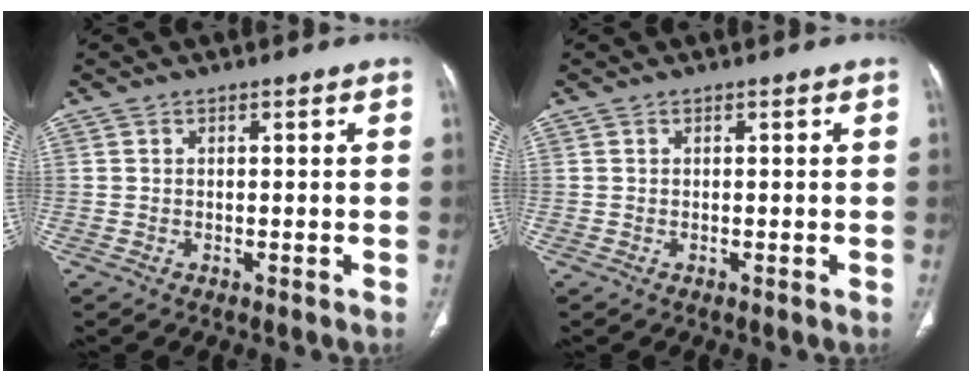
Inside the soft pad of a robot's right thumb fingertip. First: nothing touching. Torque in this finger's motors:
{"motor_torque": [-0.13, 0.13, -0.15, 0.14, 0.02]}